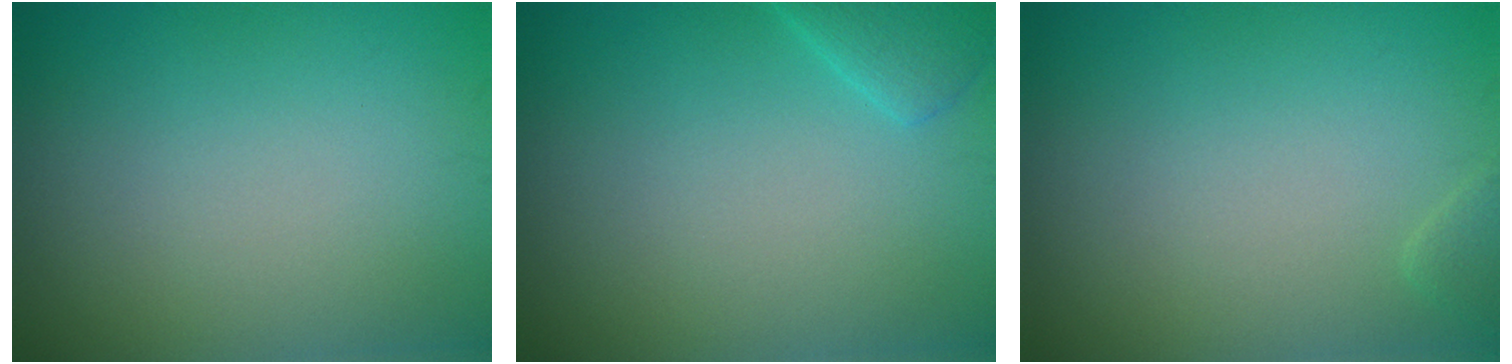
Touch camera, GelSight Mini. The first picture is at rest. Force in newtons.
{"total": 2.0, "press": 2.0, "slide": 0.1}
{"total": 0.8, "press": 0.8, "slide": 0.1}